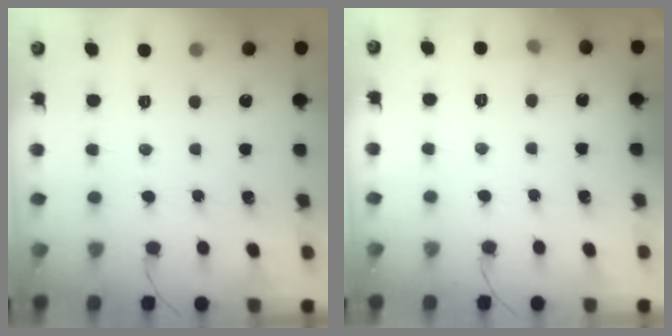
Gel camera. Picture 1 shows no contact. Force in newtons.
{"total": 4.6, "press": 4.4, "slide": 1.4}